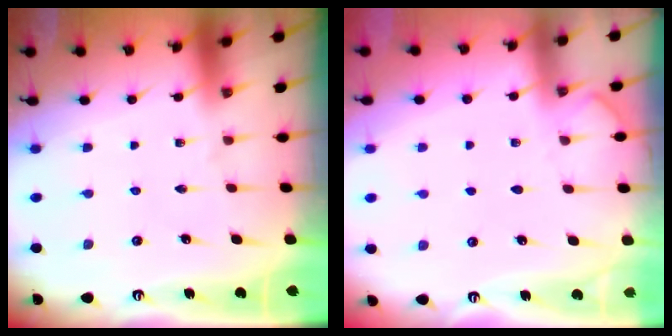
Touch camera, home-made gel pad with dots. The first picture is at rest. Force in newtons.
{"total": 2.4, "press": 2.4, "slide": 0.4}